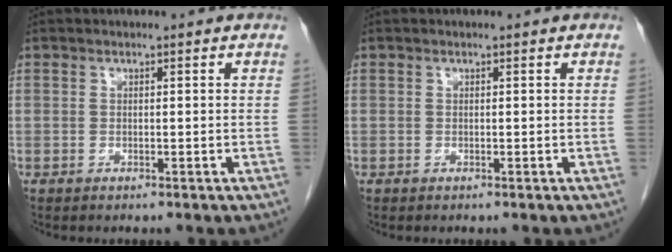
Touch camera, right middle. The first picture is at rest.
{"total": 0.0}